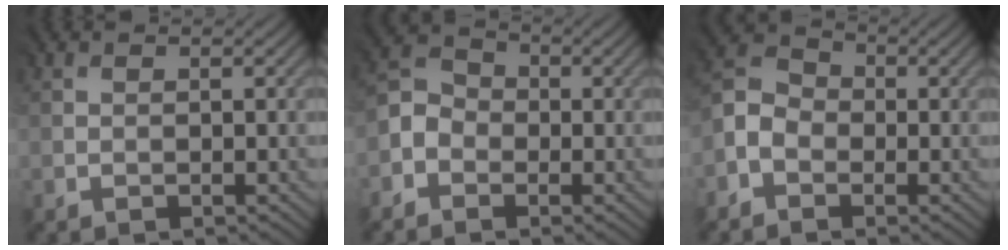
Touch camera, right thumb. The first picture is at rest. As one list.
[{"total": 3.6, "force": [-2.1, 2.8, 0.9], "torque": [-0.028, 0.002, -0.053]}, {"total": 4.1, "force": [-2.2, 3.1, 1.6], "torque": [-0.041, 0.002, -0.057]}]